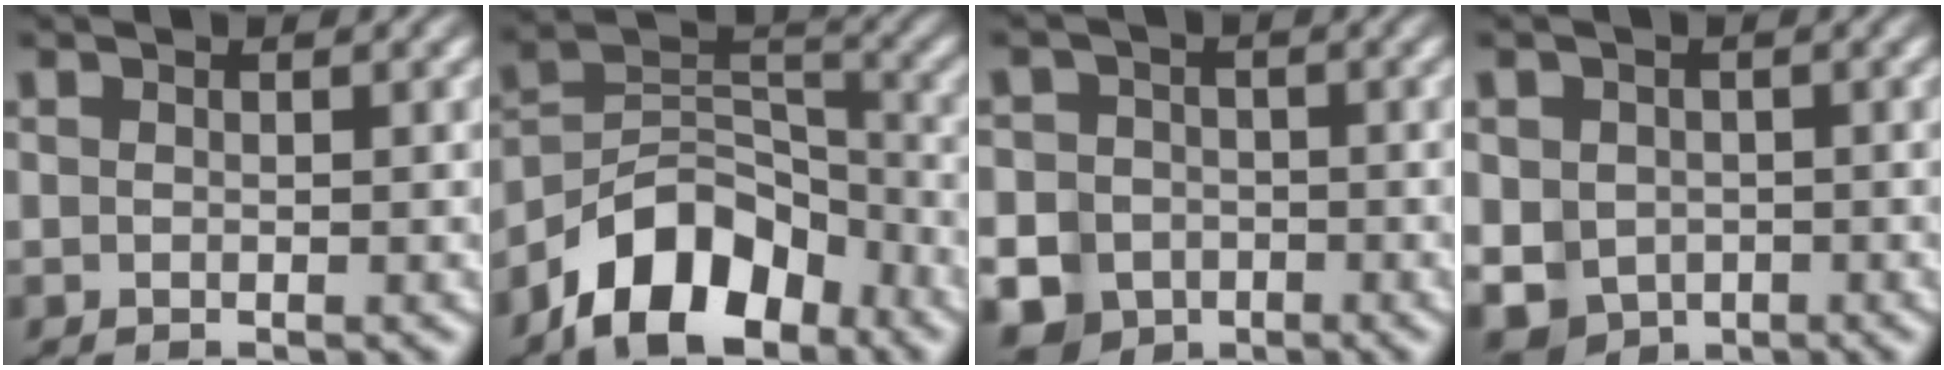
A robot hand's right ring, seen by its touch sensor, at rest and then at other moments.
{"total": 10.9, "force": [-5.3, 7.0, 6.4], "torque": [-0.095, -0.025, -0.078]}
{"total": 11.7, "force": [-4.4, 10.4, 3.2], "torque": [-0.058, -0.046, -0.071]}
{"total": 10.0, "force": [-3.4, 8.8, 3.4], "torque": [-0.072, -0.049, -0.042]}